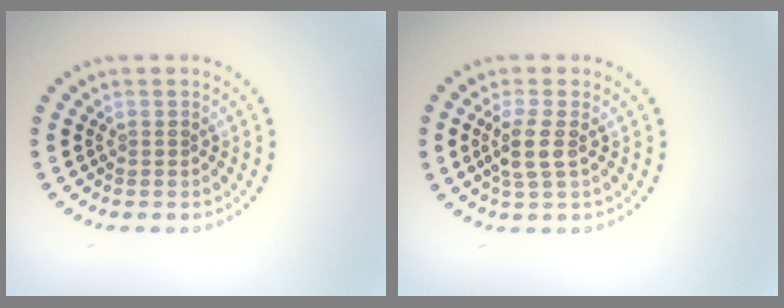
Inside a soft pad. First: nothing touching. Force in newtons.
{"total": 2.4, "press": 2.1, "slide": 1.3}